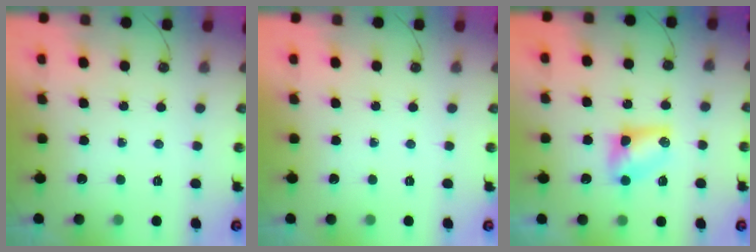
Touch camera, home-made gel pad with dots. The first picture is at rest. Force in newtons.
{"total": 0.0}
{"total": 5.9, "press": 5.9, "slide": 0.5}